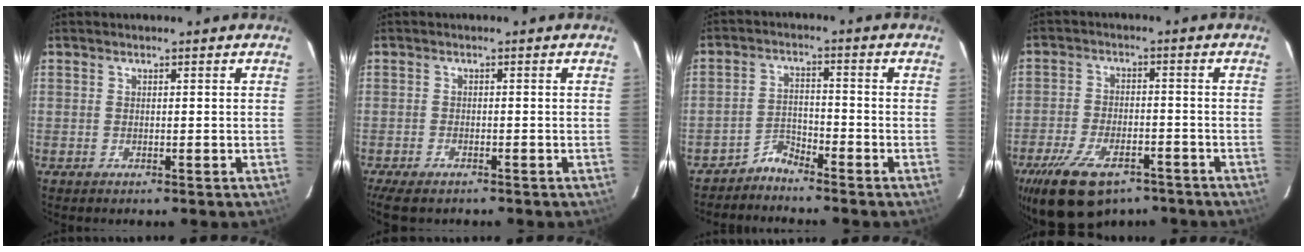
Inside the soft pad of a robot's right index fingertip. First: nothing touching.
{"total": 5.8, "force": [-4.5, 2.3, 2.9], "torque": [-0.076, -0.024, -0.079]}
{"total": 3.5, "force": [-3.3, 0.9, -0.1], "torque": [0.003, 0.008, -0.065]}
{"total": 15.9, "force": [-10.6, 7.8, 8.9], "torque": [-0.198, -0.022, -0.173]}